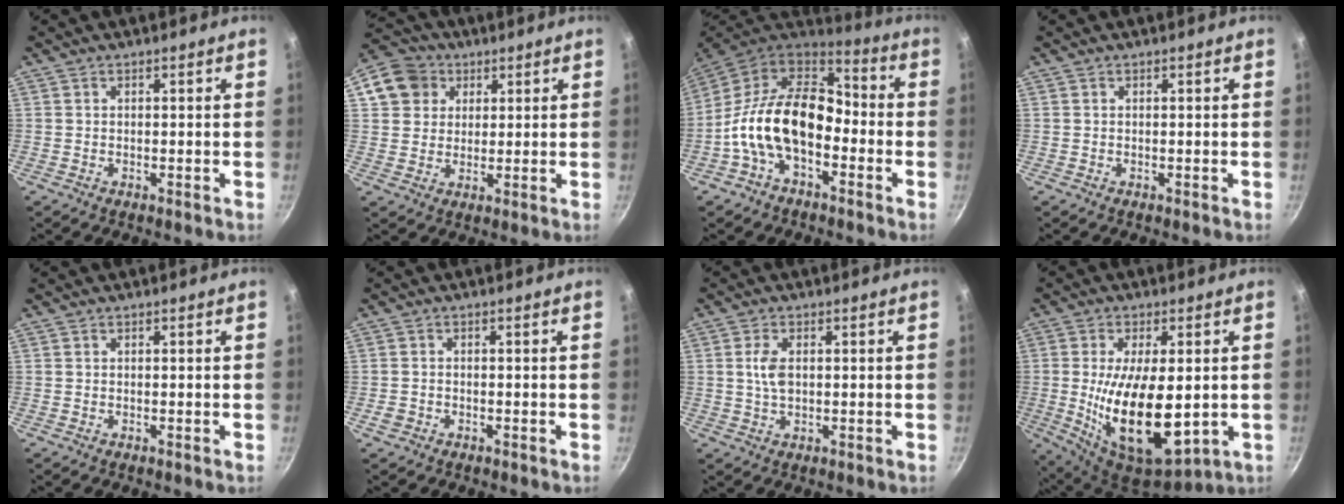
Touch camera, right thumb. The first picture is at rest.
{"total": 9.4, "force": [3.6, 8.1, 3.2], "torque": [-0.026, 0.011, 0.056]}
{"total": 18.2, "force": [-4.0, 11.2, 13.7], "torque": [-0.218, 0.051, -0.092]}
{"total": 0.0}
{"total": 0.0}
{"total": 1.9, "force": [-1.0, 1.5, 0.8], "torque": [-0.019, 0.008, -0.015]}
{"total": 4.0, "force": [0.5, 2.3, 3.2], "torque": [-0.059, 0.001, 0.010]}
{"total": 18.7, "force": [-1.2, 8.6, 16.6], "torque": [-0.283, -0.017, -0.003]}